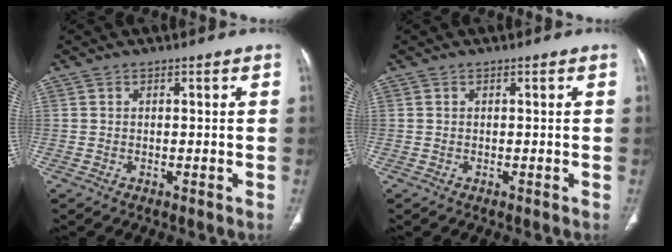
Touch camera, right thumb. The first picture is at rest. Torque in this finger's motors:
{"motor_torque": [0.84, 0.69, 0.00, 0.00, 0.03]}